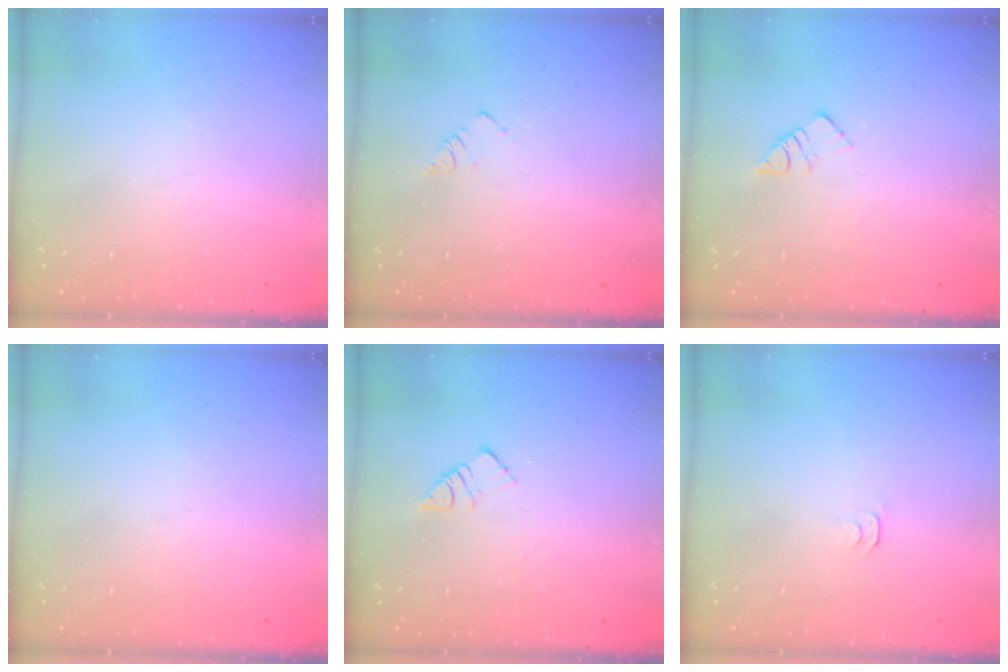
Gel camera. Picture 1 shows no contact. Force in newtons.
{"total": 3.0, "press": 2.9, "slide": 0.4}
{"total": 5.8, "press": 5.8, "slide": 0.2}
{"total": 0.0}
{"total": 5.8, "press": 5.8, "slide": 0.2}
{"total": 3.6, "press": 3.6, "slide": 0.6}